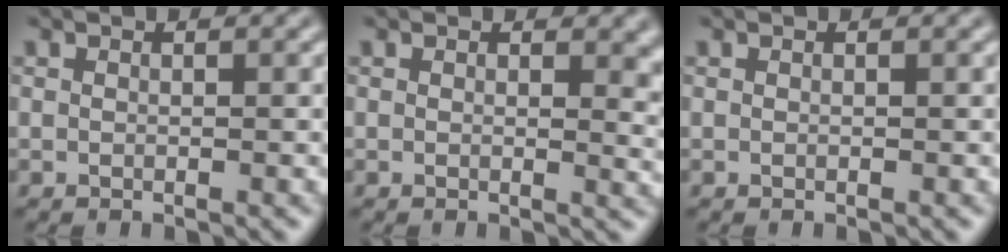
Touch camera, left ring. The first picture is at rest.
{"total": 2.6, "force": [0.7, 1.4, 2.1], "torque": [-0.019, -0.004, 0.009]}
{"total": 0.0}